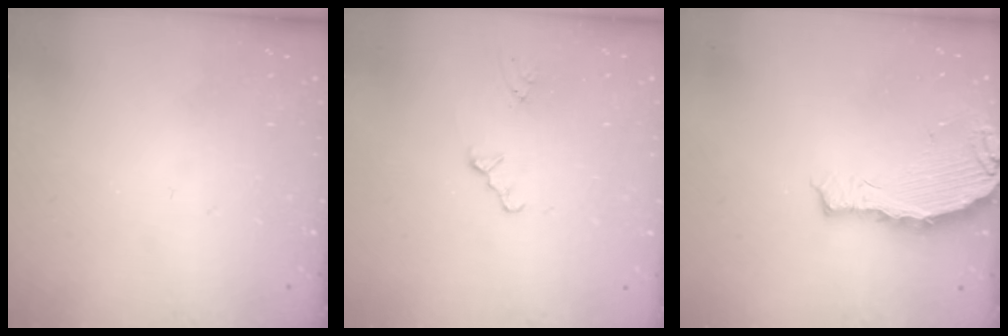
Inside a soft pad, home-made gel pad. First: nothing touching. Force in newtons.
{"total": 0.0}
{"total": 4.7, "press": 4.6, "slide": 0.2}